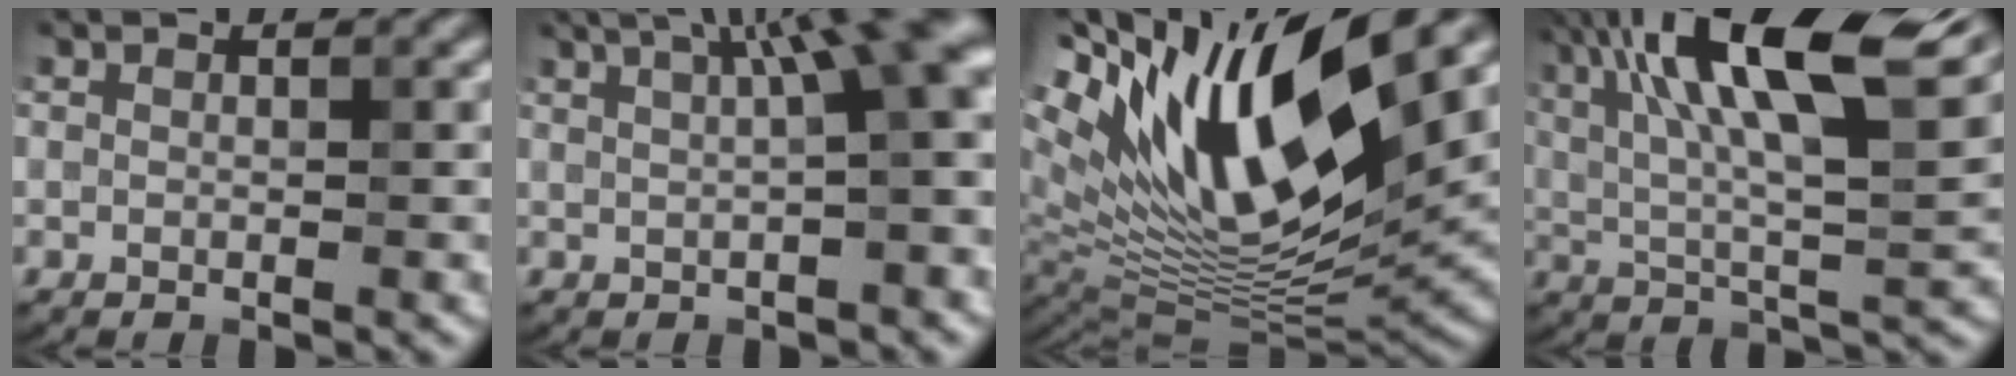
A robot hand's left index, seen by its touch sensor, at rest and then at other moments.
{"total": 10.3, "force": [3.5, 2.8, 9.3], "torque": [-0.081, 0.036, 0.045]}
{"total": 17.1, "force": [6.5, 5.9, 14.7], "torque": [-0.275, 0.010, 0.107]}
{"total": 15.8, "force": [7.0, 4.4, 13.4], "torque": [-0.242, 0.021, 0.119]}